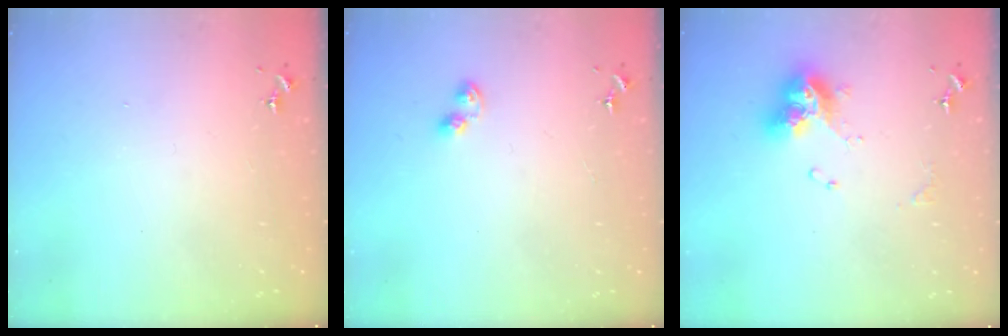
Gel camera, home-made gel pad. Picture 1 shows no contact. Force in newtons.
{"total": 4.5, "press": 4.5, "slide": 0.5}
{"total": 12.9, "press": 12.8, "slide": 1.3}